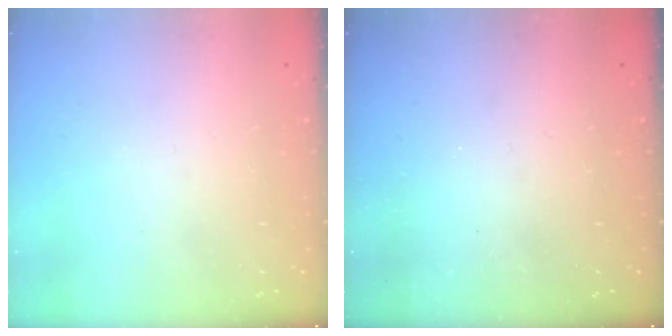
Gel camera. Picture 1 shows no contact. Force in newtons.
{"total": 1.4, "press": 1.3, "slide": 0.4}